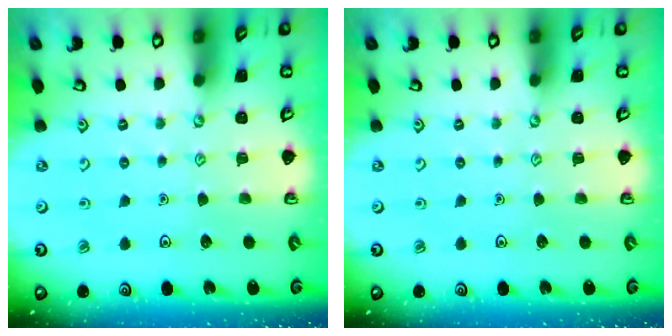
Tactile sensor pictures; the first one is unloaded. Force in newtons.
{"total": 0.0}